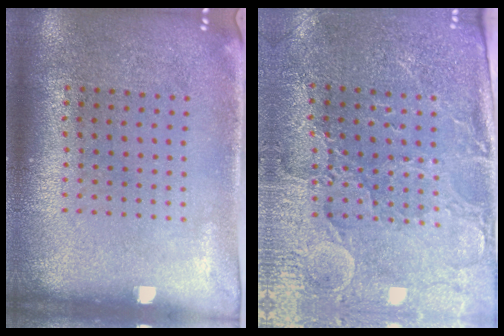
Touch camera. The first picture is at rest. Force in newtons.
{"total": 3.4, "press": 3.3, "slide": 1.0}